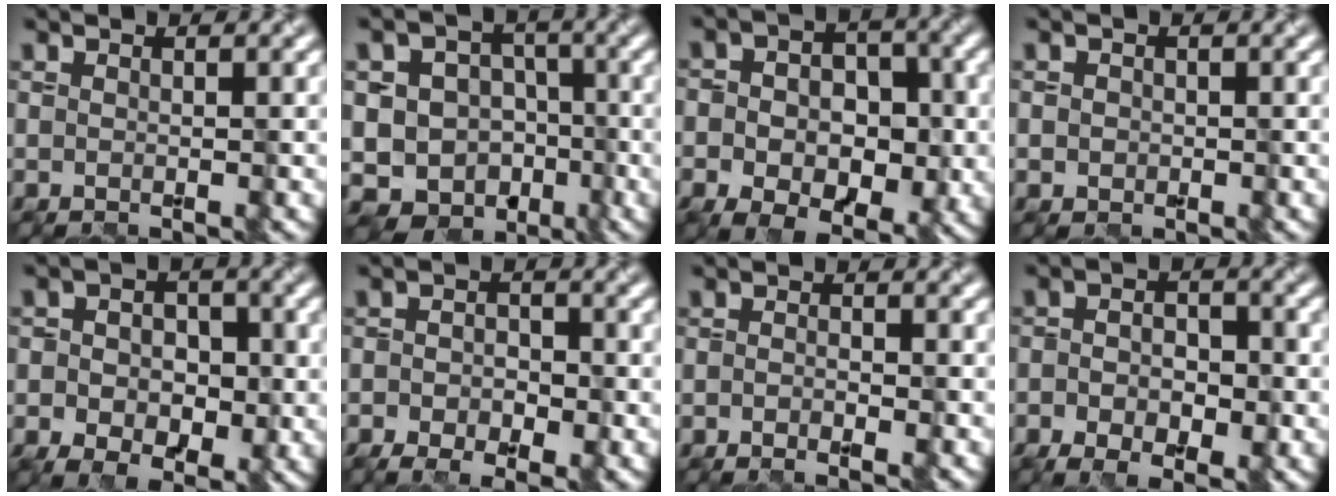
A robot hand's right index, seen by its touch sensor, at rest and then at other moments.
{"total": 10.8, "force": [-5.0, 8.9, 3.6], "torque": [-0.043, -0.005, -0.075]}
{"total": 8.0, "force": [-2.8, 5.2, 5.4], "torque": [-0.081, -0.006, -0.036]}
{"total": 0.8, "force": [-0.6, 0.4, -0.3], "torque": [0.002, 0.003, 0.002]}
{"total": 5.9, "force": [-2.1, 4.0, 3.8], "torque": [-0.051, -0.003, -0.024]}
{"total": 4.2, "force": [-2.6, 2.2, 2.4], "torque": [-0.041, -0.003, -0.037]}
{"total": 1.6, "force": [-1.5, -0.2, 0.6], "torque": [-0.015, 0.003, -0.019]}
{"total": 5.2, "force": [-2.5, 2.7, 3.7], "torque": [-0.065, -0.001, -0.036]}